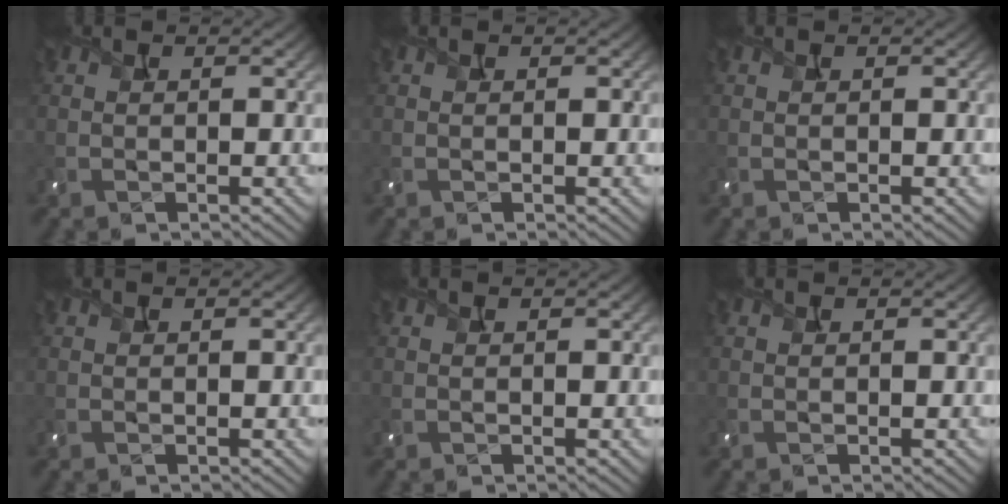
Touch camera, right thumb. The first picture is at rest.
{"total": 0.0}
{"total": 0.0}
{"total": 0.0}
{"total": 0.0}
{"total": 0.0}